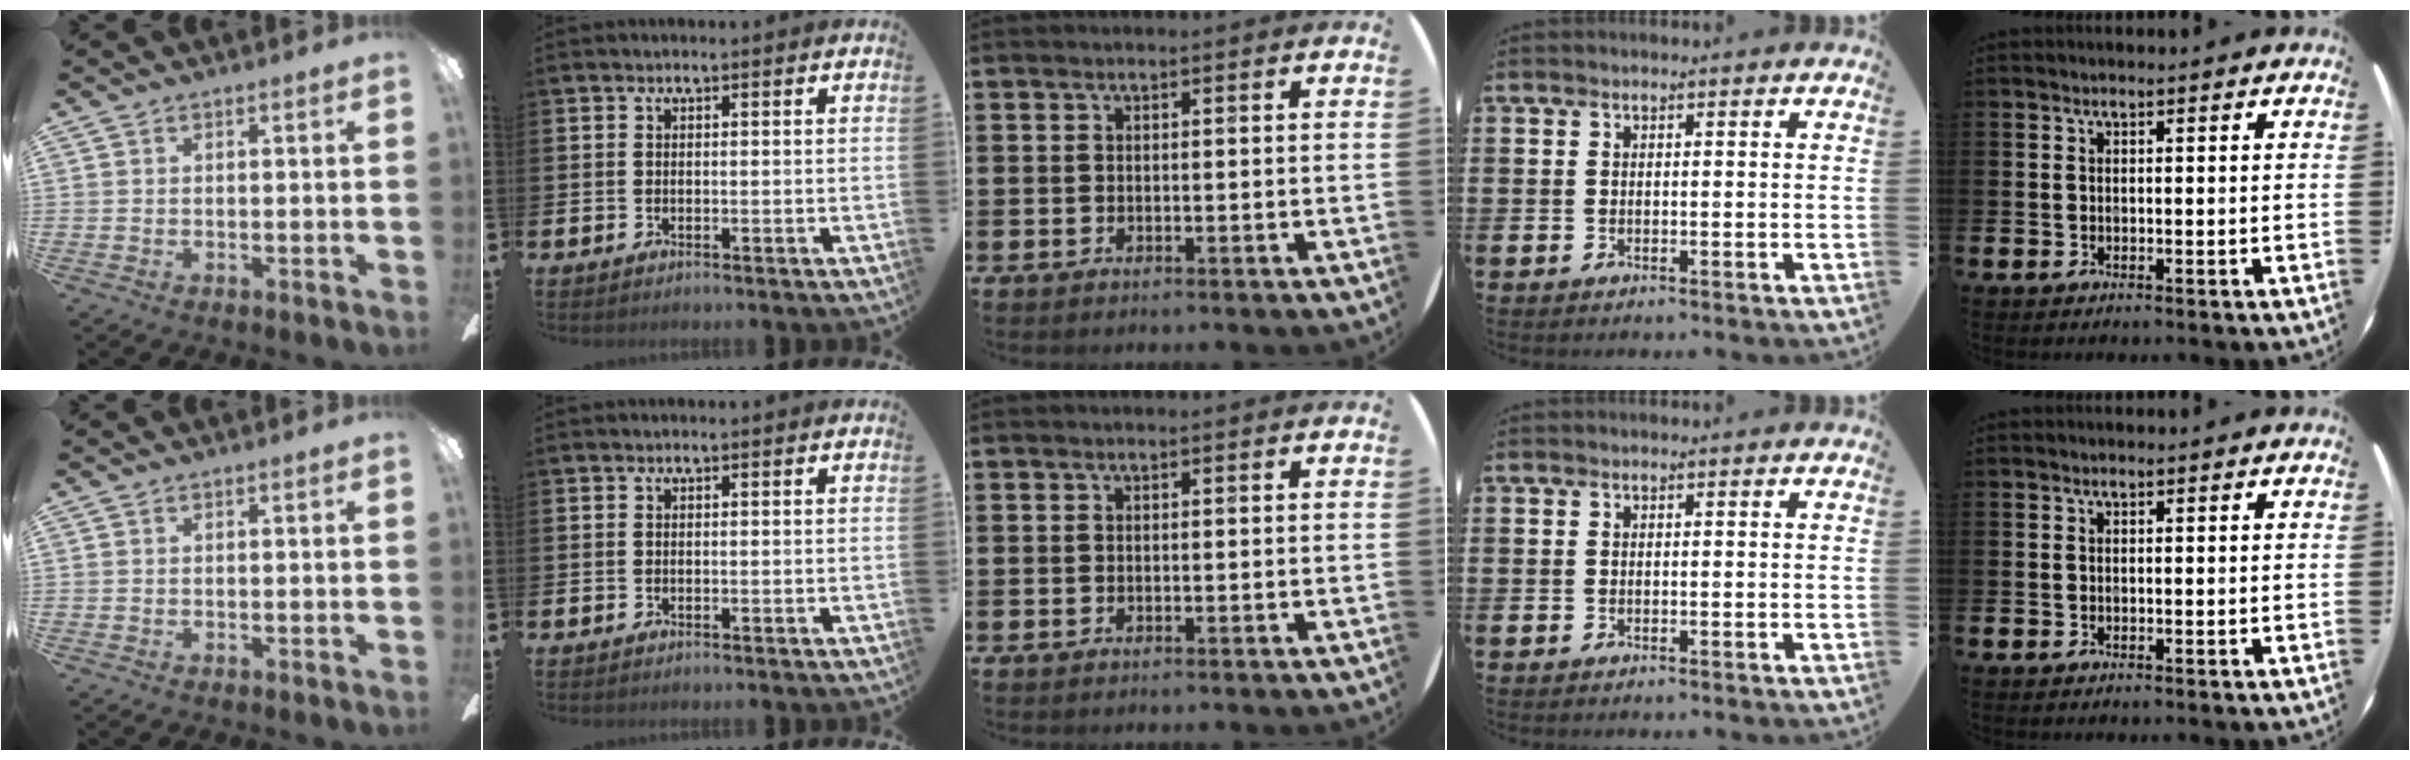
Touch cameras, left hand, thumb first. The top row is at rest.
{}